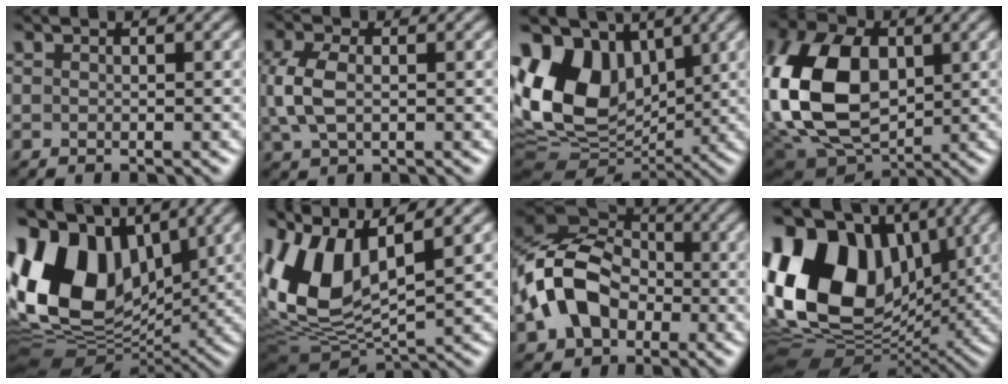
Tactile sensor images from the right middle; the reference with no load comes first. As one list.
[{"total": 3.6, "force": [0.3, 2.3, 2.8], "torque": [-0.074, 0.005, 0.007]}, {"total": 12.9, "force": [3.1, 9.1, 8.7], "torque": [-0.186, 0.021, 0.043]}, {"total": 14.0, "force": [1.2, 9.5, 10.1], "torque": [-0.238, 0.013, 0.012]}, {"total": 15.4, "force": [2.8, 10.4, 10.9], "torque": [-0.235, 0.024, 0.040]}, {"total": 10.6, "force": [2.4, 5.2, 8.9], "torque": [-0.200, 0.002, 0.044]}, {"total": 9.0, "force": [-1.9, 6.7, 5.7], "torque": [-0.117, 0.011, -0.050]}, {"total": 17.7, "force": [3.2, 12.3, 12.3], "torque": [-0.255, 0.030, 0.047]}]